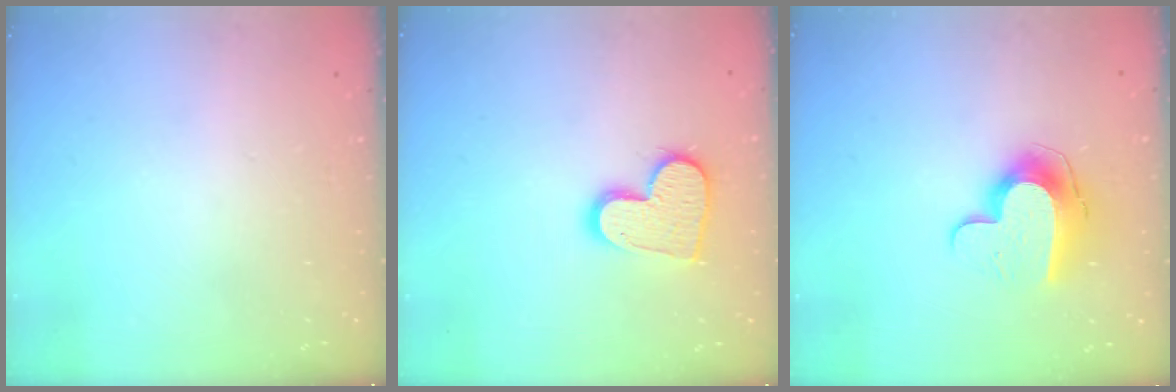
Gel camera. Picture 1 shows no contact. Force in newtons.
{"total": 13.8, "press": 13.8, "slide": 1.0}
{"total": 12.0, "press": 11.9, "slide": 0.9}